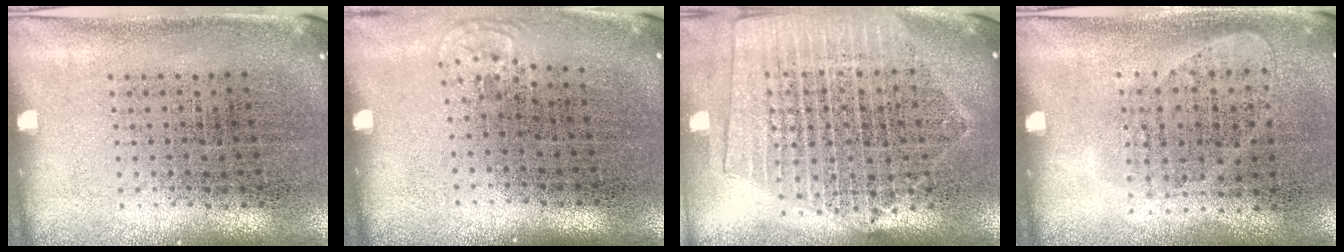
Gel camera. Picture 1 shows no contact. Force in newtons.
{"total": 0.6, "press": 0.5, "slide": 0.3}
{"total": 2.0, "press": 1.8, "slide": 0.9}
{"total": 1.0, "press": 0.8, "slide": 0.5}